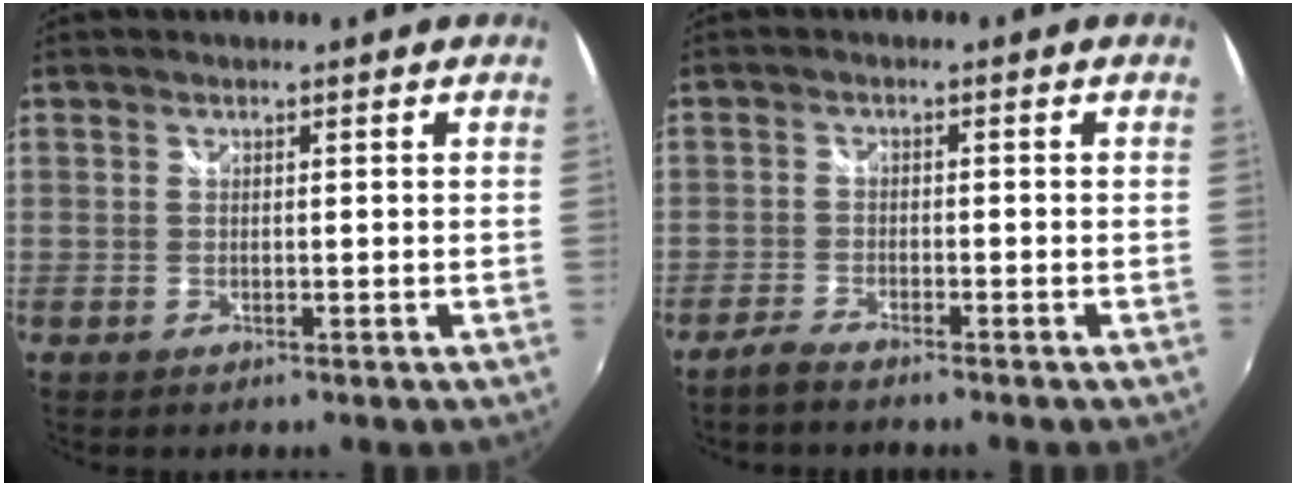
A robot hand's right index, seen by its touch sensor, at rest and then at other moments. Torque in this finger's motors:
{"motor_torque": [0.24, -0.18, 0.01, 0.03]}